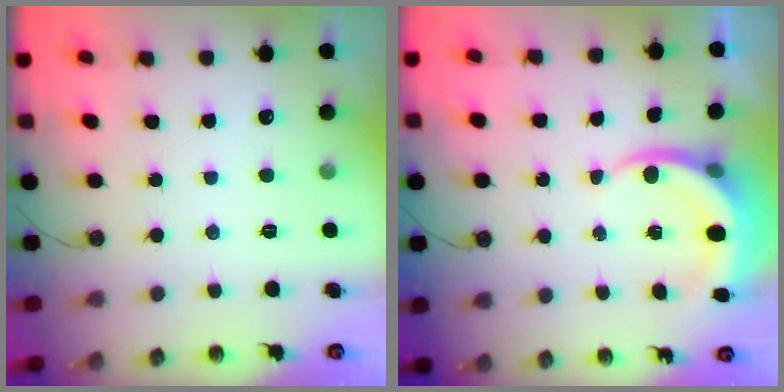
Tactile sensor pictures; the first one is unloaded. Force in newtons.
{"total": 5.4, "press": 5.4, "slide": 0.2}